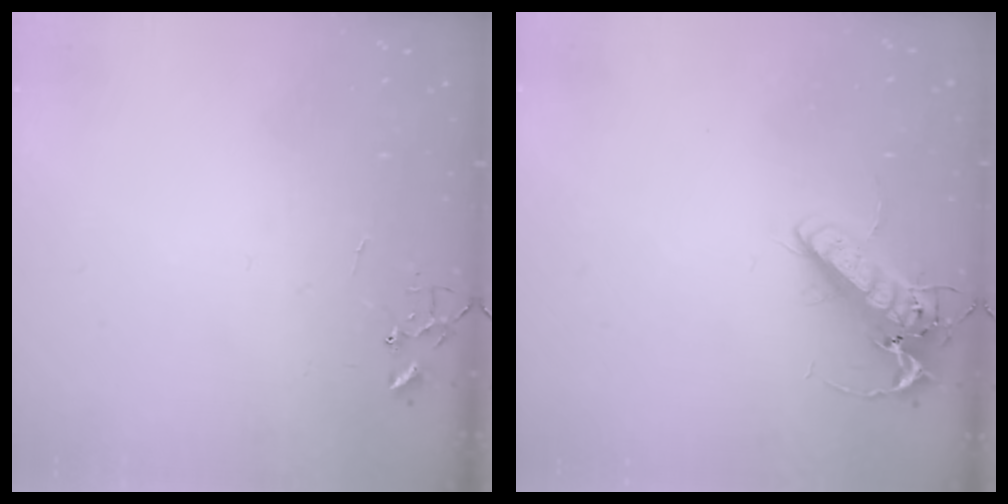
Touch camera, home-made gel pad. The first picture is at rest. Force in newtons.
{"total": 13.5, "press": 13.2, "slide": 2.7}